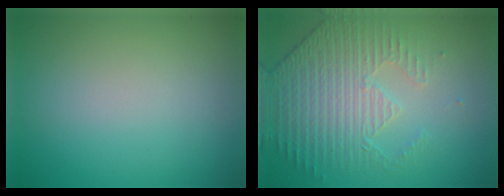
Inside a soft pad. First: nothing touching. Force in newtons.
{"total": 4.4, "press": 3.6, "slide": 2.5}